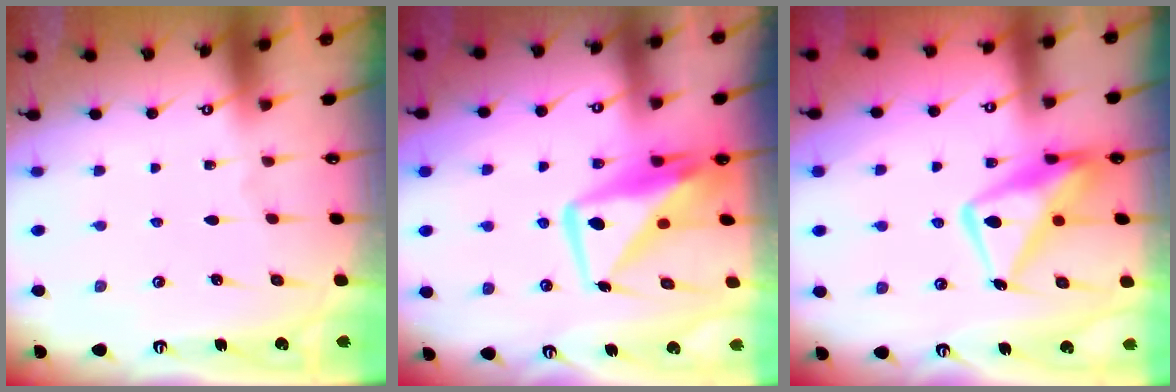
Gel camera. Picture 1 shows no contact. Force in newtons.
{"total": 11.8, "press": 11.7, "slide": 0.9}
{"total": 15.2, "press": 15.1, "slide": 1.5}